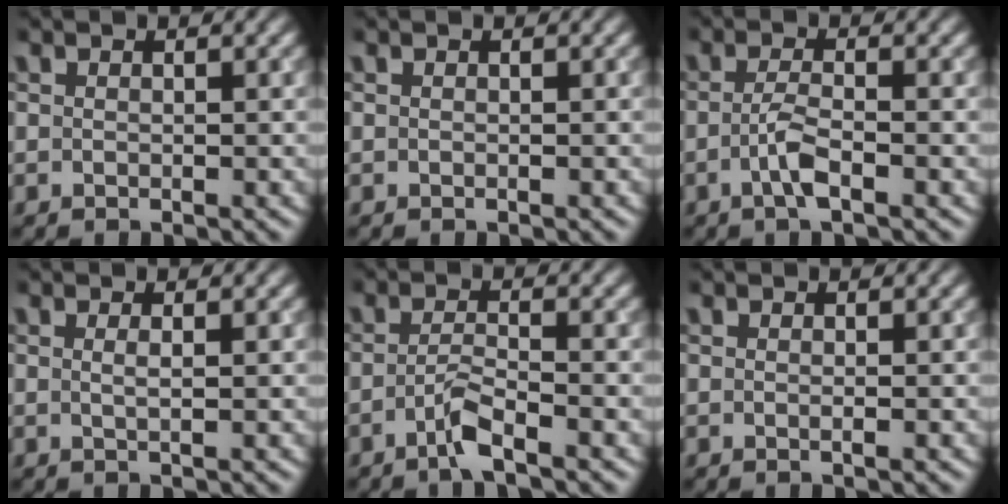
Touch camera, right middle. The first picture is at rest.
{"total": 0.0}
{"total": 2.4, "force": [-0.9, 0.5, 2.1], "torque": [-0.043, 0.002, -0.023]}
{"total": 1.2, "force": [0.3, 0.3, 1.1], "torque": [-0.013, 0.004, 0.000]}
{"total": 2.5, "force": [-1.5, 0.4, 1.9], "torque": [-0.039, 0.005, -0.037]}
{"total": 0.7, "force": [0.0, 0.2, 0.7], "torque": [-0.008, -0.001, -0.002]}